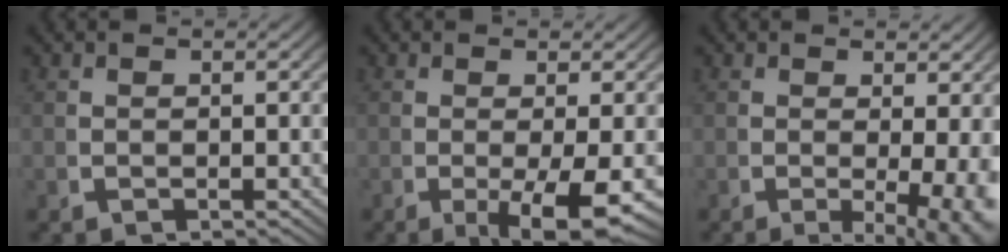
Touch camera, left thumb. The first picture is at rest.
{"total": 5.3, "force": [-1.4, 1.9, 4.8], "torque": [-0.087, -0.024, -0.013]}
{"total": 5.3, "force": [-1.4, 2.1, 4.7], "torque": [-0.066, -0.027, -0.015]}